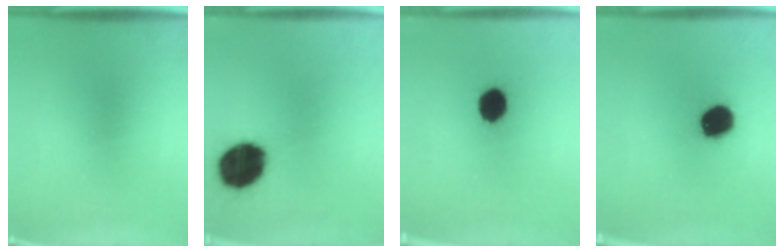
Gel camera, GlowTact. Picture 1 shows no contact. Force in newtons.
{"total": 17.1}
{"total": 8.4}
{"total": 11.3}